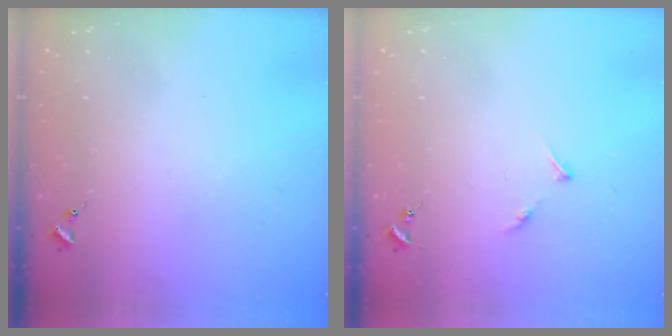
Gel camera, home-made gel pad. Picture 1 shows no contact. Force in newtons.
{"total": 4.0, "press": 3.9, "slide": 0.5}